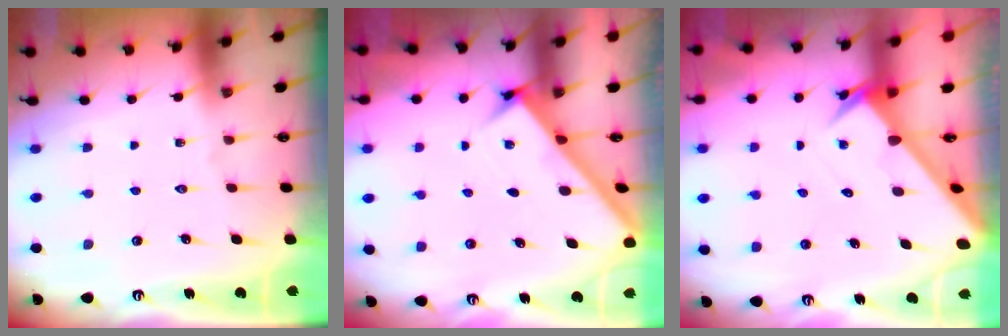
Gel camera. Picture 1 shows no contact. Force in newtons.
{"total": 2.8, "press": 2.8, "slide": 0.4}
{"total": 2.7, "press": 2.7, "slide": 0.1}